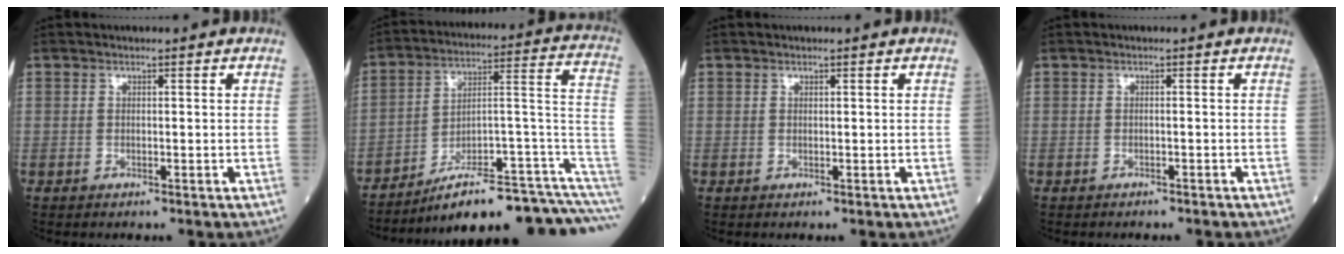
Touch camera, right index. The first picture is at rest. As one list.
[{"total": 20.1, "force": [-16.3, 1.7, 11.7], "torque": [-0.094, 0.060, -0.234]}, {"total": 0.0}, {"total": 1.6, "force": [-1.4, 0.3, 0.6], "torque": [-0.017, -0.004, -0.015]}]